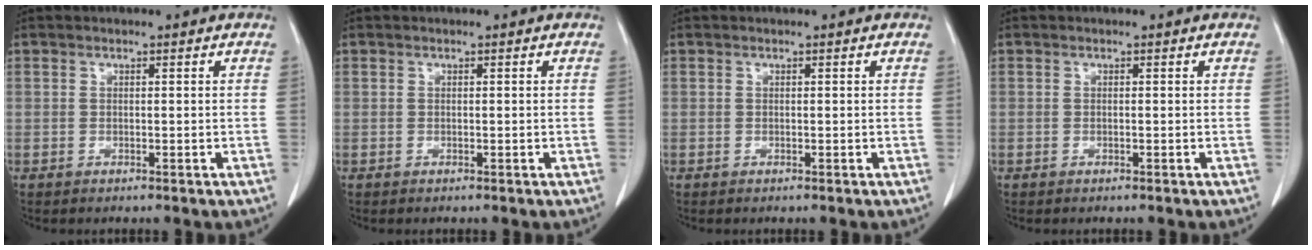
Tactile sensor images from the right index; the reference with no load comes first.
{"total": 0.0}
{"total": 0.0}
{"total": 0.0}